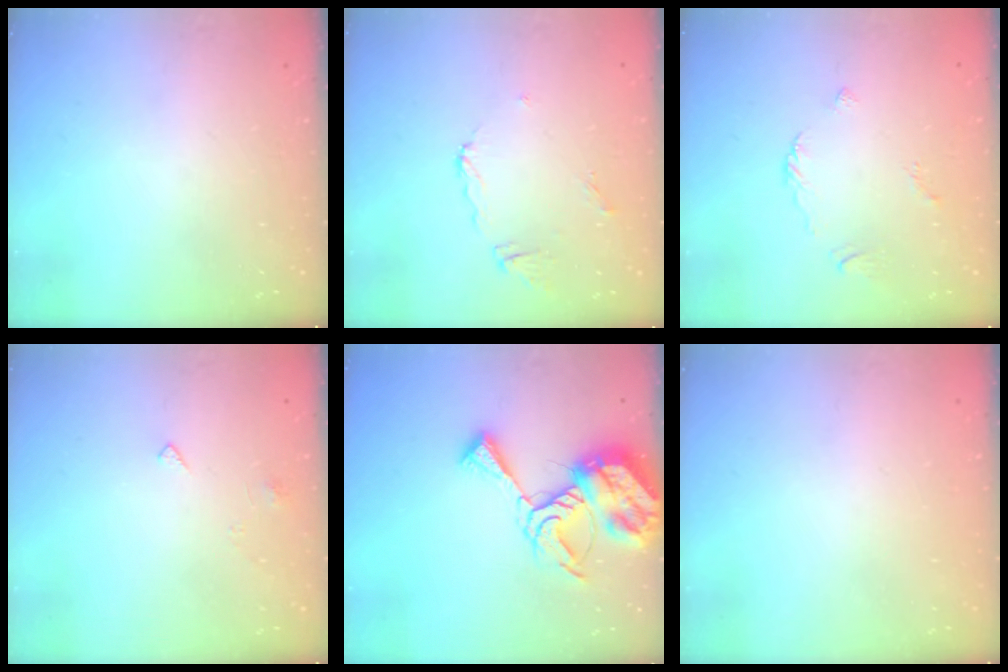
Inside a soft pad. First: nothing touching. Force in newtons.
{"total": 6.8, "press": 6.7, "slide": 0.5}
{"total": 2.3, "press": 2.3, "slide": 0.5}
{"total": 2.8, "press": 2.8, "slide": 0.4}
{"total": 15.5, "press": 15.4, "slide": 1.6}
{"total": 1.8, "press": 1.8, "slide": 0.1}